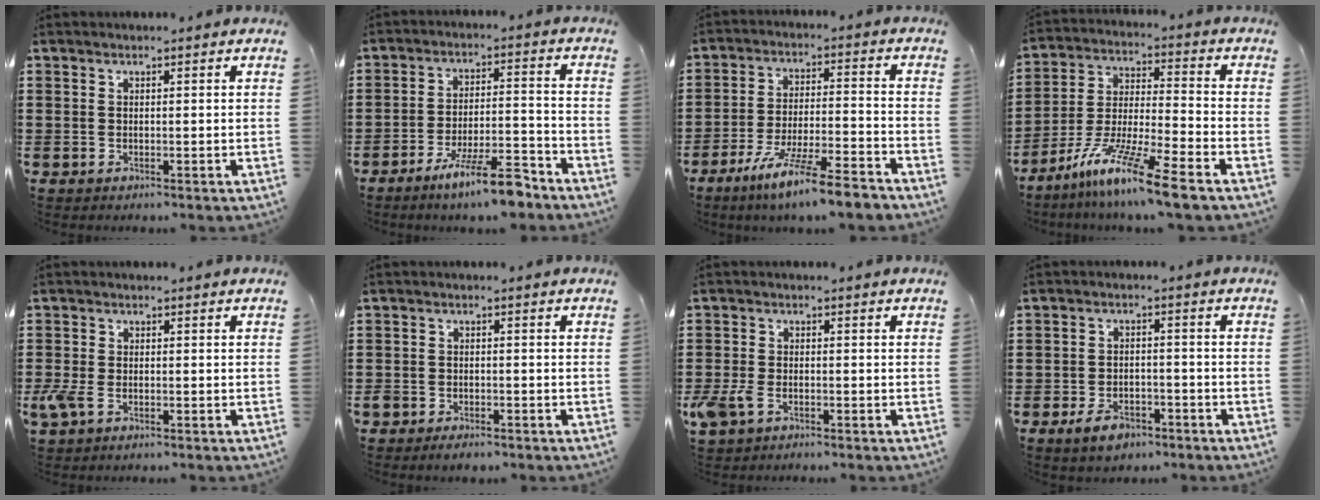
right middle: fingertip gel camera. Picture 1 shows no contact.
{"total": 9.8, "force": [-7.5, 0.9, 6.3], "torque": [-0.112, 0.006, -0.139]}
{"total": 9.4, "force": [-7.8, -0.1, 5.2], "torque": [-0.103, -0.001, -0.152]}
{"total": 11.9, "force": [-9.1, -0.1, 7.6], "torque": [-0.150, 0.004, -0.181]}
{"total": 3.1, "force": [-1.2, 1.6, 2.3], "torque": [-0.063, -0.005, -0.027]}
{"total": 2.0, "force": [-1.7, 0.8, 0.4], "torque": [-0.011, 0.004, -0.037]}
{"total": 3.5, "force": [-1.9, 1.8, 2.4], "torque": [-0.076, -0.008, -0.045]}
{"total": 4.0, "force": [-2.9, 1.9, 2.0], "torque": [-0.039, 0.007, -0.056]}